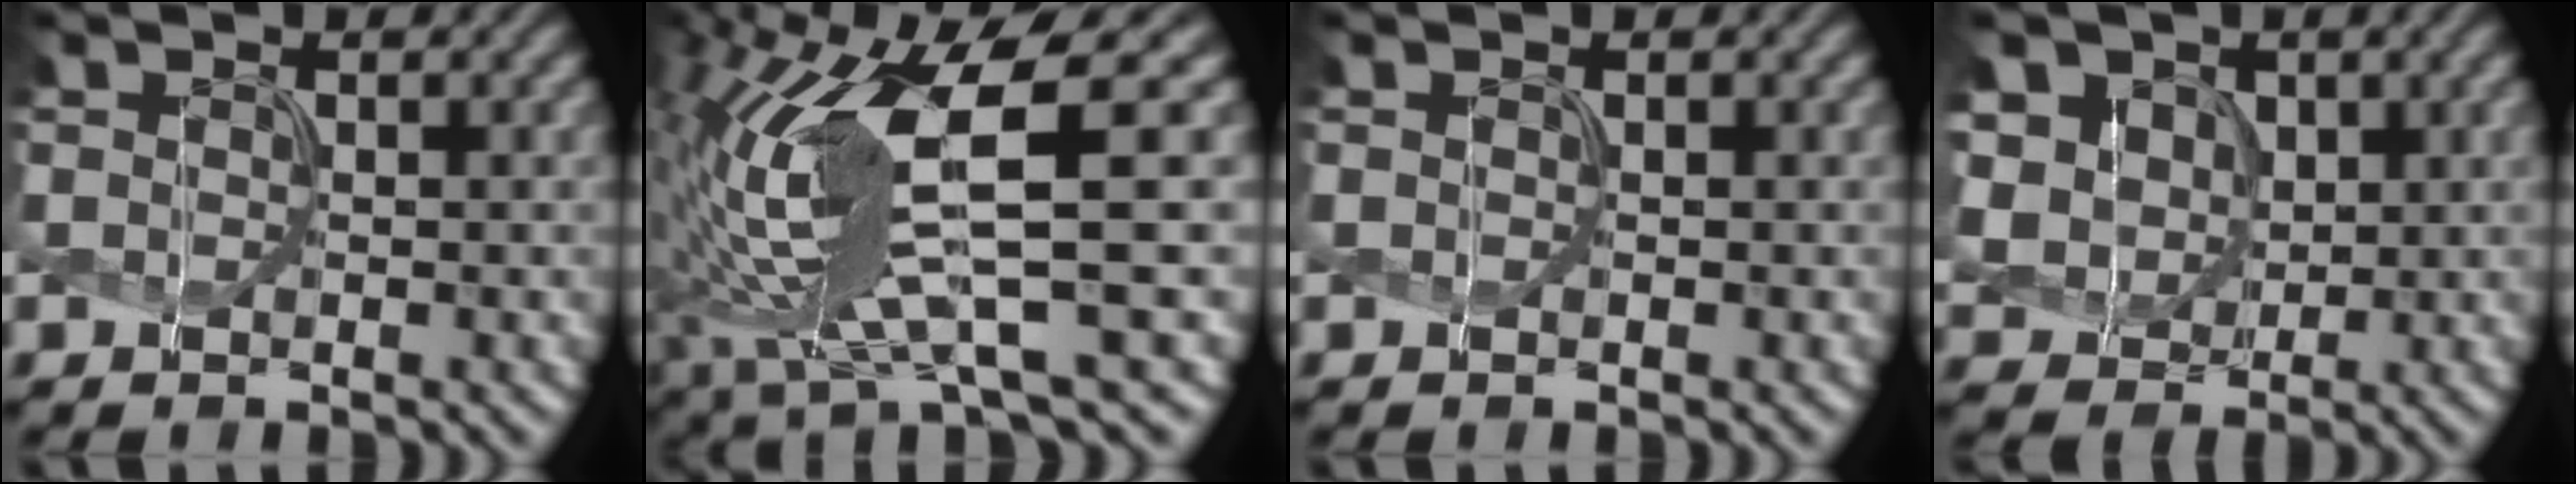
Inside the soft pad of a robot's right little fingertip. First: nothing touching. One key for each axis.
{"total": 12.8, "fx": 0.6, "fy": 3.2, "fz": 12.4, "tx": -0.251, "ty": -0.003, "tz": 0.023}
{"total": 0.0}
{"total": 7.0, "fx": 2.3, "fy": 5.8, "fz": 3.3, "tx": -0.100, "ty": 0.015, "tz": 0.042}